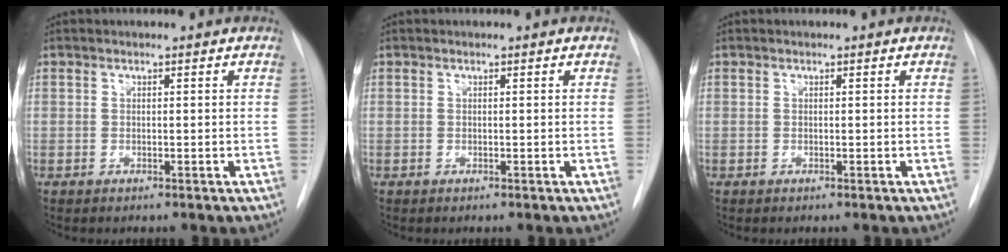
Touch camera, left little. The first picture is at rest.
{"total": 0.0}
{"total": 0.0}